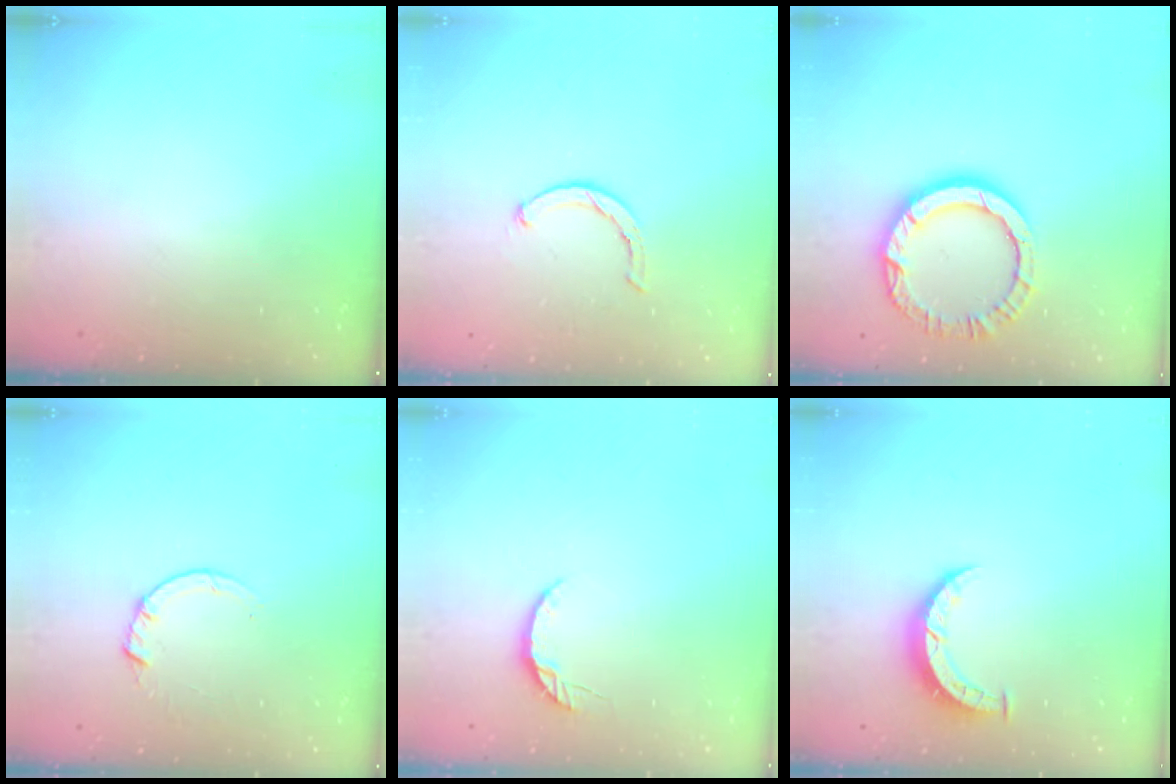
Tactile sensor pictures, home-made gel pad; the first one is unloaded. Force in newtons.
{"total": 2.3, "press": 2.2, "slide": 0.5}
{"total": 11.7, "press": 11.7, "slide": 1.2}
{"total": 3.5, "press": 3.5, "slide": 0.4}
{"total": 4.6, "press": 4.6, "slide": 0.6}
{"total": 5.1, "press": 5.1, "slide": 0.5}